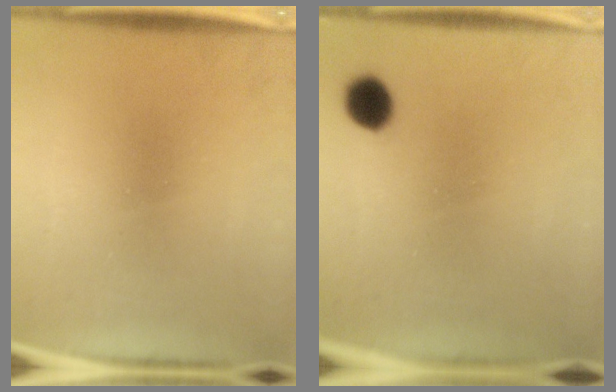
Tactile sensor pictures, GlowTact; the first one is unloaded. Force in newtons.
{"total": 5.1}